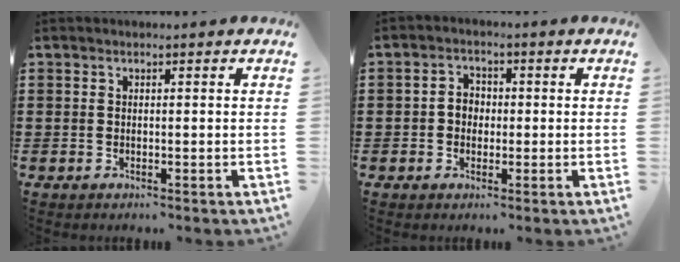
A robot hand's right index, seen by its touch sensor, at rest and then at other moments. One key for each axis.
{"total": 2.4, "fx": -0.5, "fy": 2.0, "fz": 1.1, "tx": -0.027, "ty": 0.008, "tz": -0.012}